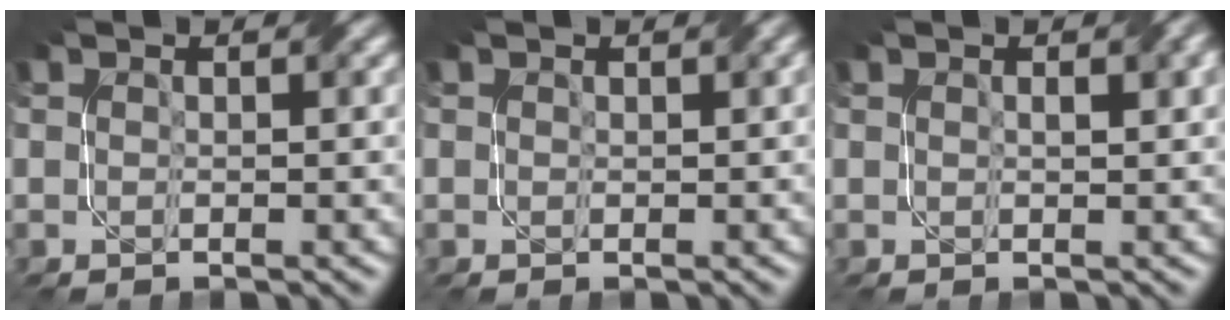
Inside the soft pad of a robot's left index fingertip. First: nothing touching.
{"total": 0.6, "force": [-0.5, 0.0, -0.3], "torque": [0.008, 0.002, -0.008]}
{"total": 1.5, "force": [0.5, 0.4, 1.4], "torque": [-0.018, -0.001, 0.010]}